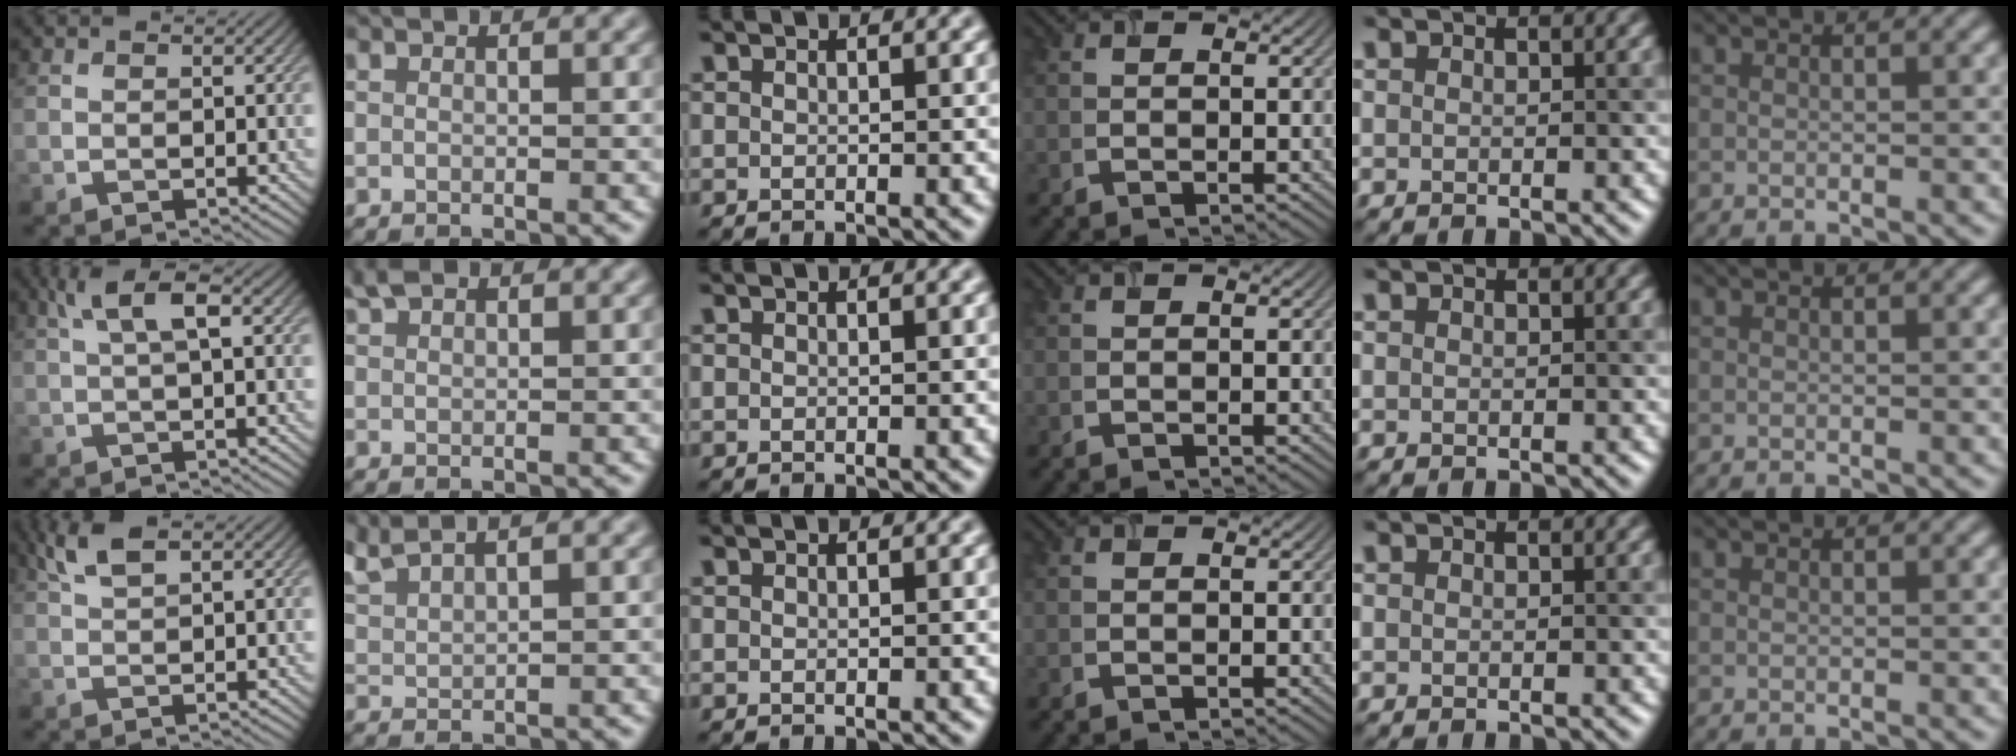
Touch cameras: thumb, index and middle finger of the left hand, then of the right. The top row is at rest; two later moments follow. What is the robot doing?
{"motion": "insert", "object": "airpods case & airpods"}